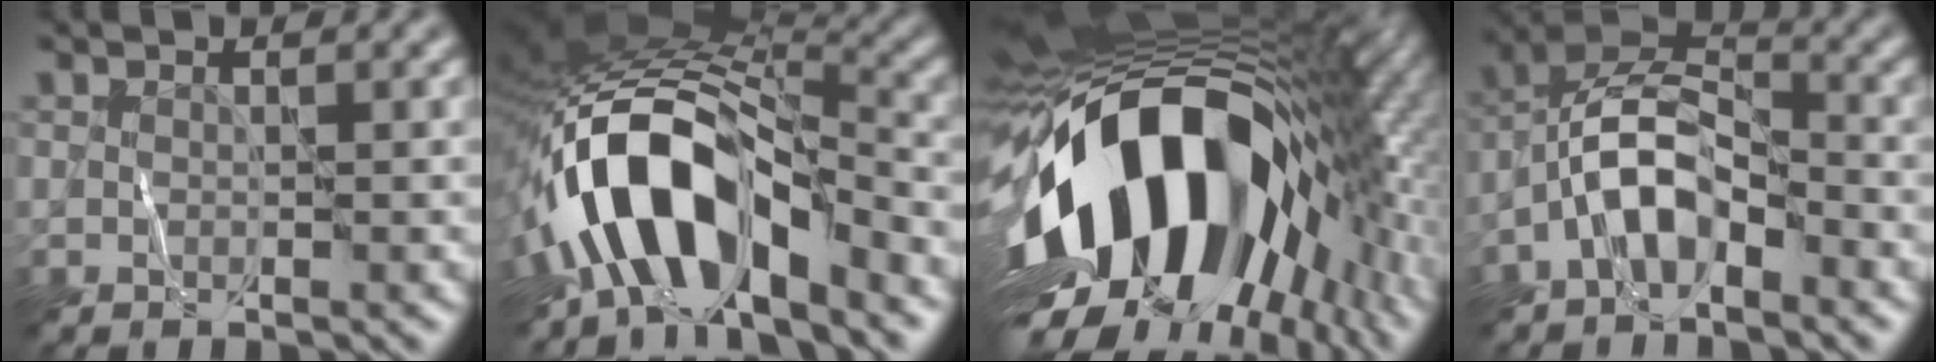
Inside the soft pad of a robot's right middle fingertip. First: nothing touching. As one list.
[{"total": 11.7, "force": [-5.8, 5.3, 8.7], "torque": [-0.150, 0.015, -0.110]}, {"total": 19.3, "force": [-3.8, 12.0, 14.6], "torque": [-0.250, -0.010, -0.073]}, {"total": 5.8, "force": [-3.0, 2.7, 4.1], "torque": [-0.072, 0.014, -0.064]}]